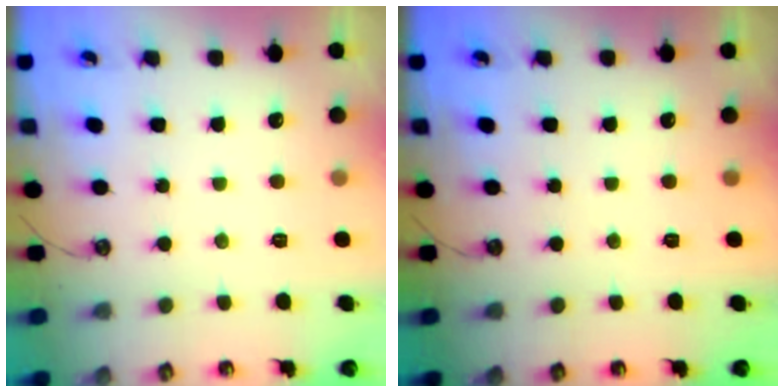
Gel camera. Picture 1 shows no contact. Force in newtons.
{"total": 0.0}